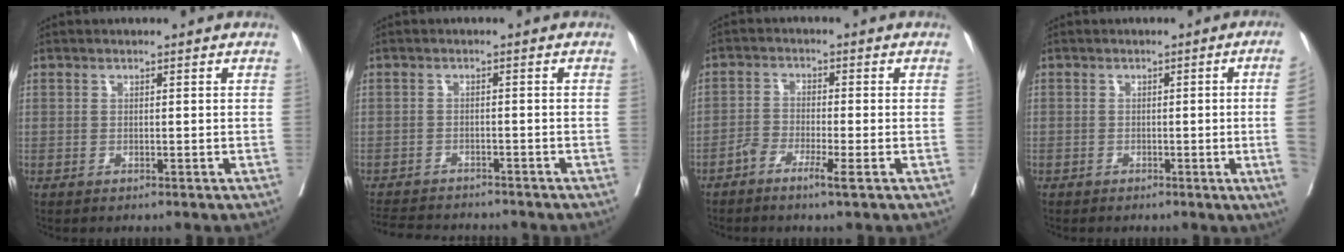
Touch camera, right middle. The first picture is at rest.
{"total": 9.9, "force": [-9.1, 2.1, 3.2], "torque": [-0.059, -0.007, -0.127]}
{"total": 3.8, "force": [-2.4, 0.2, 3.0], "torque": [-0.059, -0.002, -0.051]}
{"total": 5.5, "force": [-0.9, -1.8, 5.1], "torque": [-0.051, -0.011, -0.015]}